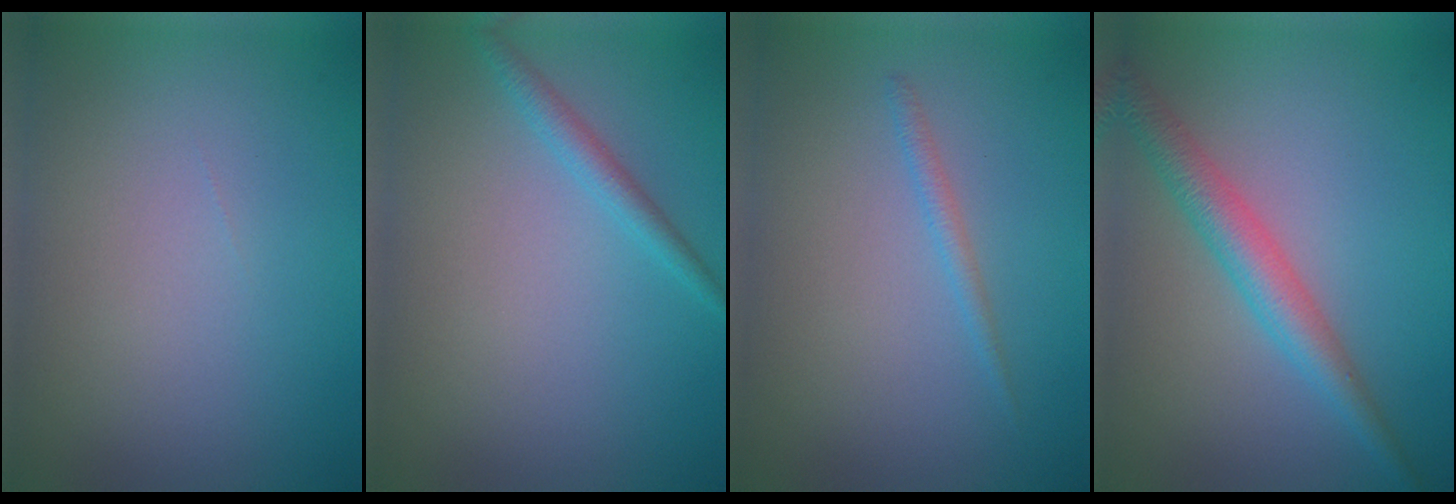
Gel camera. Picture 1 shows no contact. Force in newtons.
{"total": 1.6, "press": 1.6, "slide": 0.1}
{"total": 1.0, "press": 1.0, "slide": 0.1}
{"total": 3.6, "press": 3.6, "slide": 0.1}